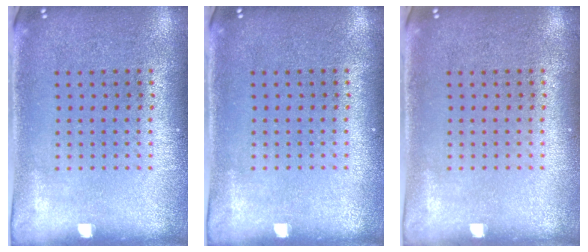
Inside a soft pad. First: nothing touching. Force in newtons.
{"total": 0.0}
{"total": 0.0}